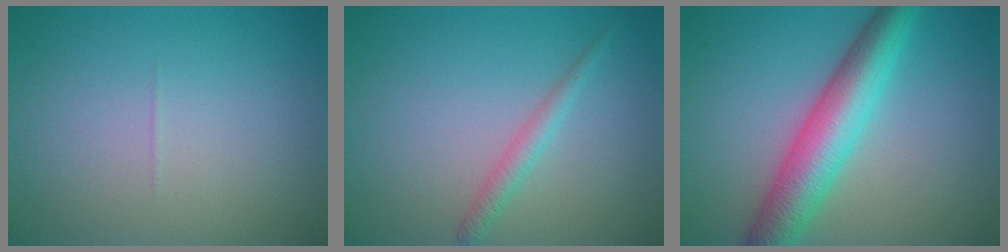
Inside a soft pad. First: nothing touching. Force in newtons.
{"total": 1.6, "press": 1.6, "slide": 0.0}
{"total": 6.9, "press": 6.9, "slide": 0.1}